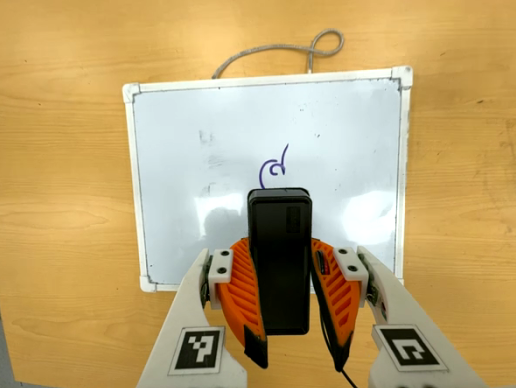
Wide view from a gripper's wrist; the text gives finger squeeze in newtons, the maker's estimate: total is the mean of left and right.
{"total": 8.9, "left": 7.5, "right": 10.2}